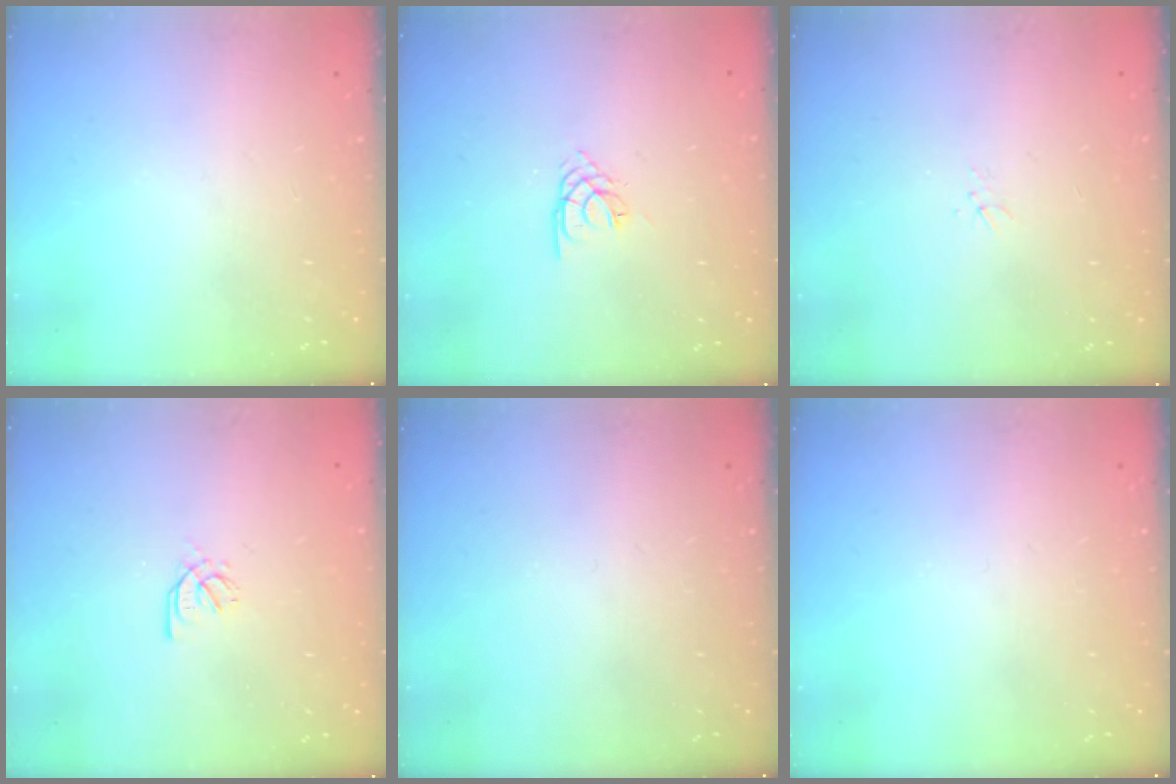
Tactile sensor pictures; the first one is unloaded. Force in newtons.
{"total": 1.7, "press": 1.7, "slide": 0.4}
{"total": 1.5, "press": 1.5, "slide": 0.2}
{"total": 1.7, "press": 1.6, "slide": 0.5}
{"total": 0.0}
{"total": 0.0}